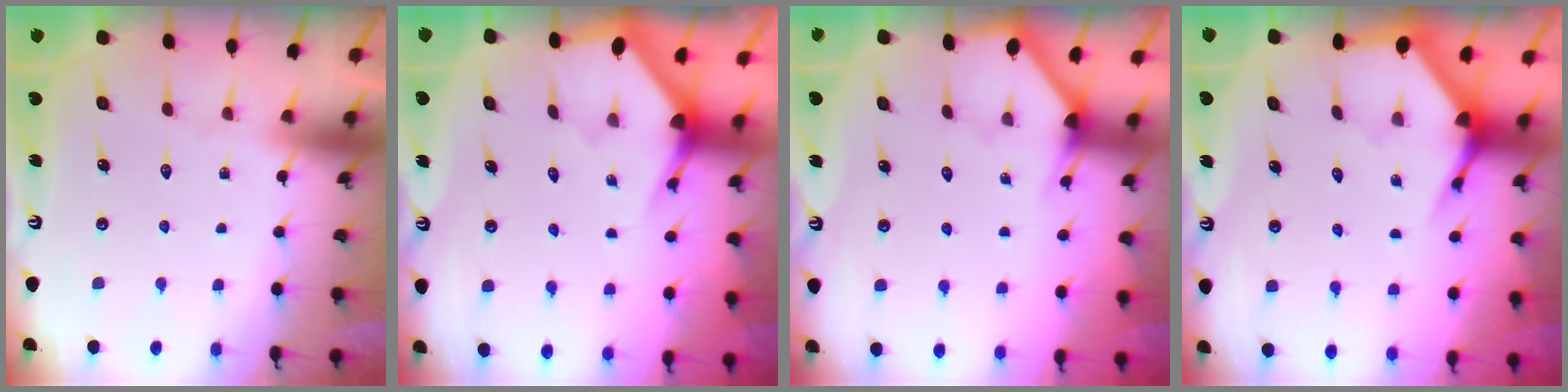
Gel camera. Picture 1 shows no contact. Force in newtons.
{"total": 2.9, "press": 2.9, "slide": 0.1}
{"total": 2.6, "press": 2.6, "slide": 0.3}
{"total": 3.8, "press": 3.7, "slide": 0.4}